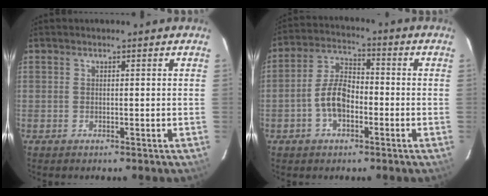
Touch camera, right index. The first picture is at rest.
{"total": 8.0, "force": [-2.7, 4.5, 6.0], "torque": [-0.124, 0.018, -0.047]}